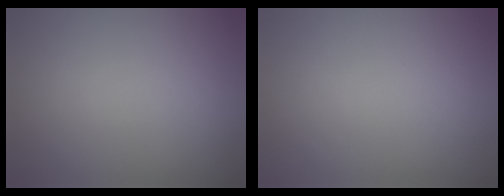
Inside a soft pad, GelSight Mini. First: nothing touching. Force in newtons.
{"total": 0.0}